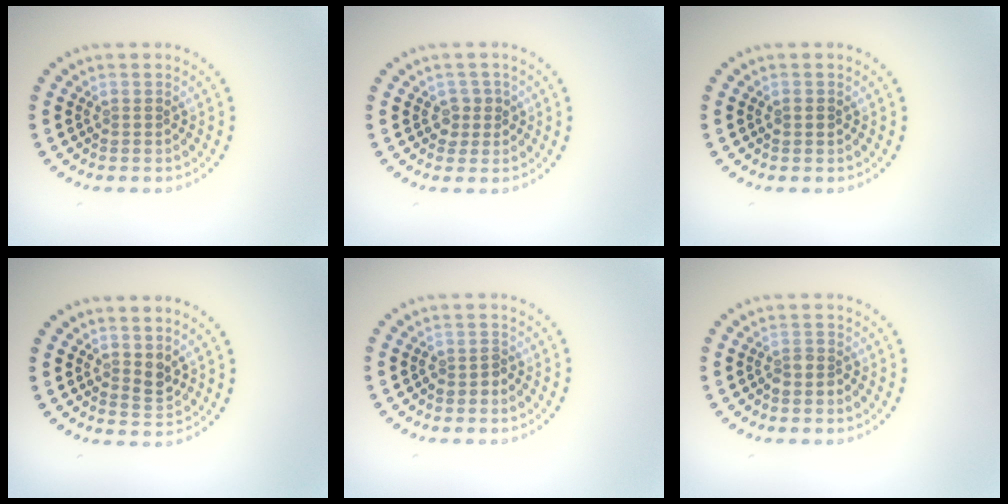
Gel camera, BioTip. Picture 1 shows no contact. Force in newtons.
{"total": 1.5, "press": 1.3, "slide": 0.7}
{"total": 0.9, "press": 0.9, "slide": 0.1}
{"total": 1.4, "press": 1.3, "slide": 0.7}
{"total": 1.1, "press": 0.9, "slide": 0.5}
{"total": 1.5, "press": 1.1, "slide": 0.9}